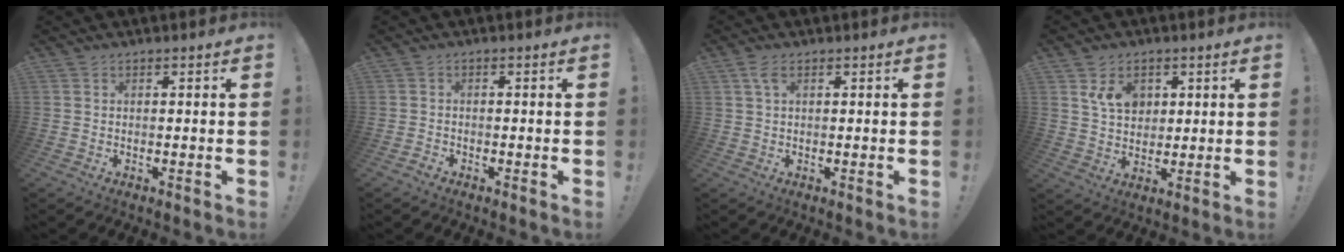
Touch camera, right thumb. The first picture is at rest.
{"total": 1.7, "force": [-1.5, 0.6, 0.5], "torque": [-0.004, 0.004, -0.027]}
{"total": 3.0, "force": [1.1, 1.3, 2.5], "torque": [-0.044, 0.000, 0.018]}
{"total": 8.3, "force": [3.8, 6.2, 4.1], "torque": [-0.061, -0.012, 0.073]}